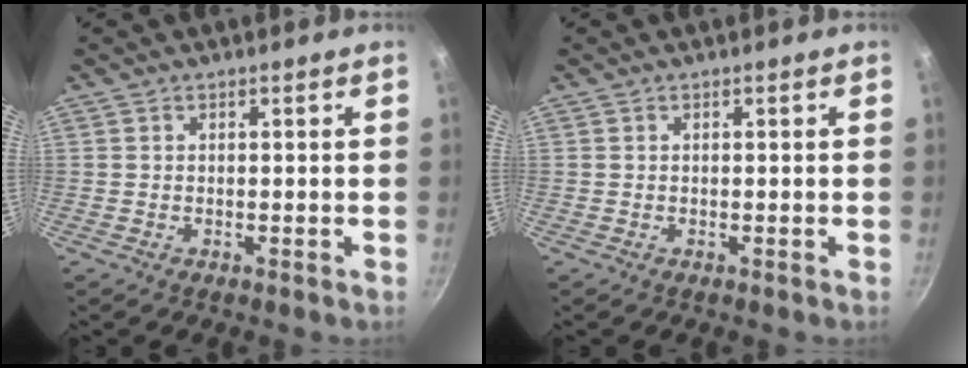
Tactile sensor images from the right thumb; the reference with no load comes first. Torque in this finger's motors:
{"motor_torque": [-0.18, -0.02, -0.01, -0.10, 0.01]}